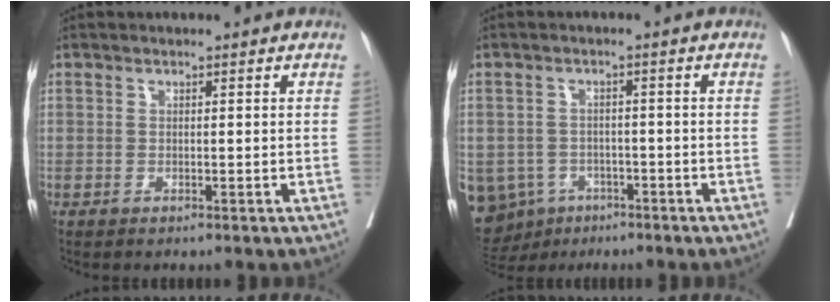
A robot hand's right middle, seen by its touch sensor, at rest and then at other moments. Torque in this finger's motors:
{"motor_torque": [1.54, -0.60, 1.05, 0.21]}